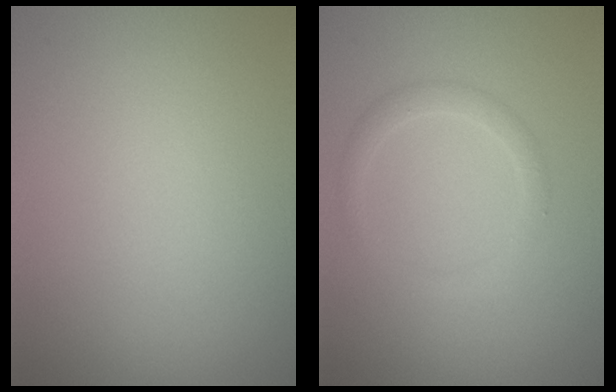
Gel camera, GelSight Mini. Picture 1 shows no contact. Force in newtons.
{"total": 1.7, "press": 1.7, "slide": 0.0}